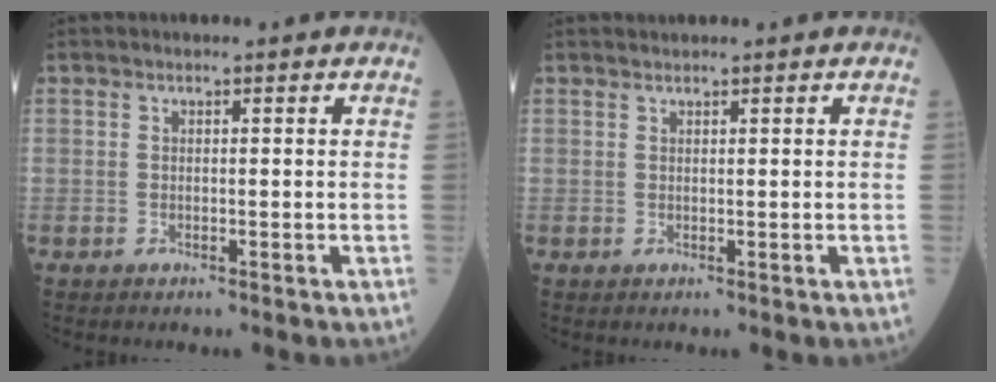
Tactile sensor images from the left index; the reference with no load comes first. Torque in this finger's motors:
{"motor_torque": [0.30, 0.05, -0.05, -0.01]}